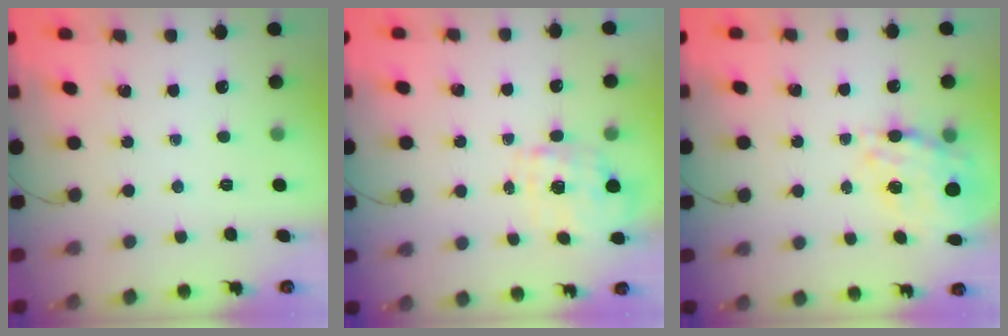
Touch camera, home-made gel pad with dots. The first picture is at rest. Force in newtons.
{"total": 1.7, "press": 1.6, "slide": 0.5}
{"total": 14.5, "press": 13.9, "slide": 4.0}